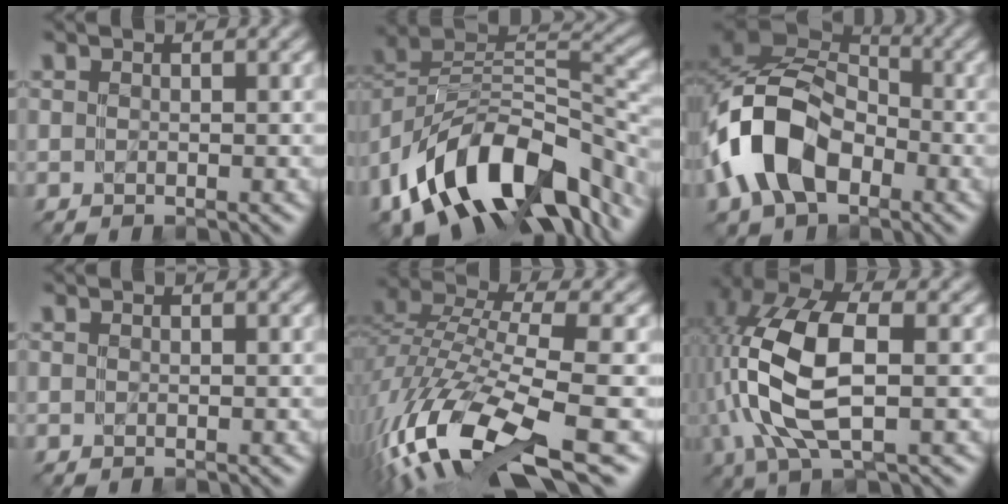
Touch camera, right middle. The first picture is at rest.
{"total": 13.7, "force": [-8.3, 7.4, 8.1], "torque": [-0.152, 0.011, -0.145]}
{"total": 9.0, "force": [-3.5, 5.9, 5.8], "torque": [-0.127, 0.014, -0.075]}
{"total": 0.0}
{"total": 13.5, "force": [-7.1, 4.8, 10.4], "torque": [-0.240, -0.004, -0.113]}
{"total": 10.0, "force": [-0.8, 4.6, 8.9], "torque": [-0.217, 0.007, -0.012]}